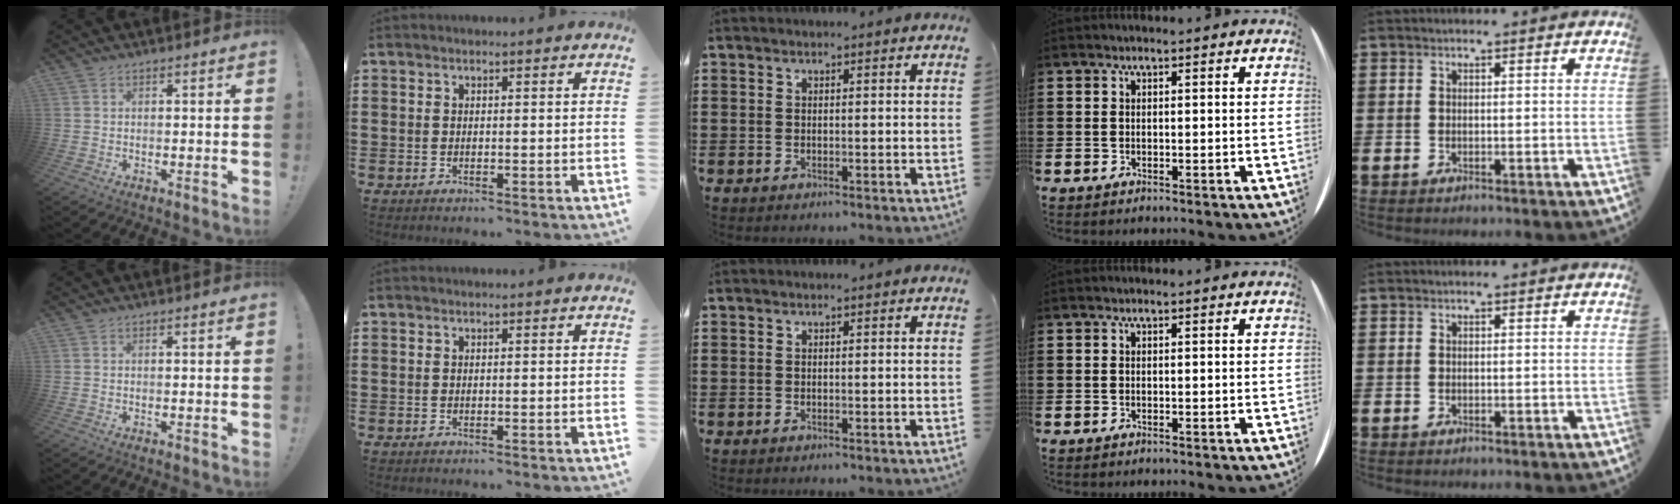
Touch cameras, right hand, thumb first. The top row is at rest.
{}